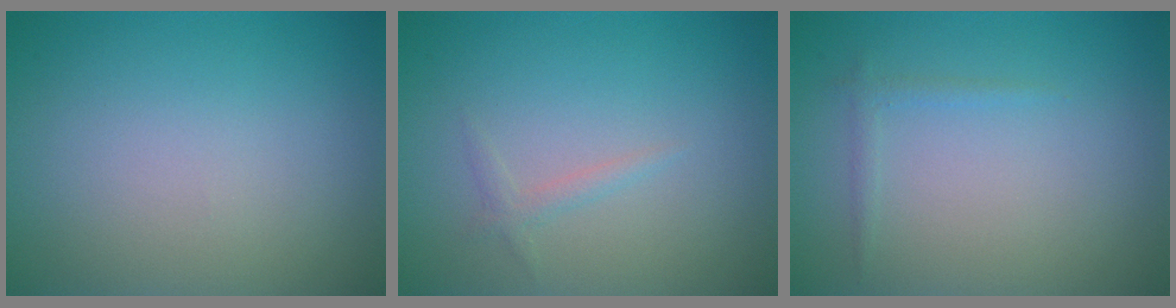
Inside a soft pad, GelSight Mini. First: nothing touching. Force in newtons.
{"total": 0.9, "press": 0.9, "slide": 0.1}
{"total": 0.9, "press": 0.9, "slide": 0.1}